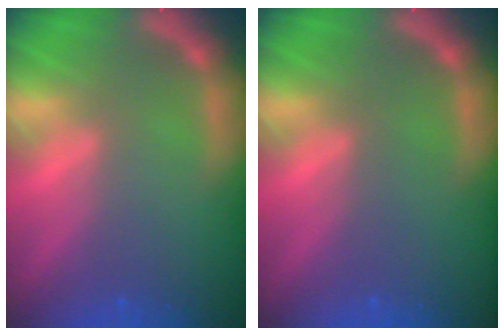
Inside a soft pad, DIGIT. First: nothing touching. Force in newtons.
{"total": 0.0}